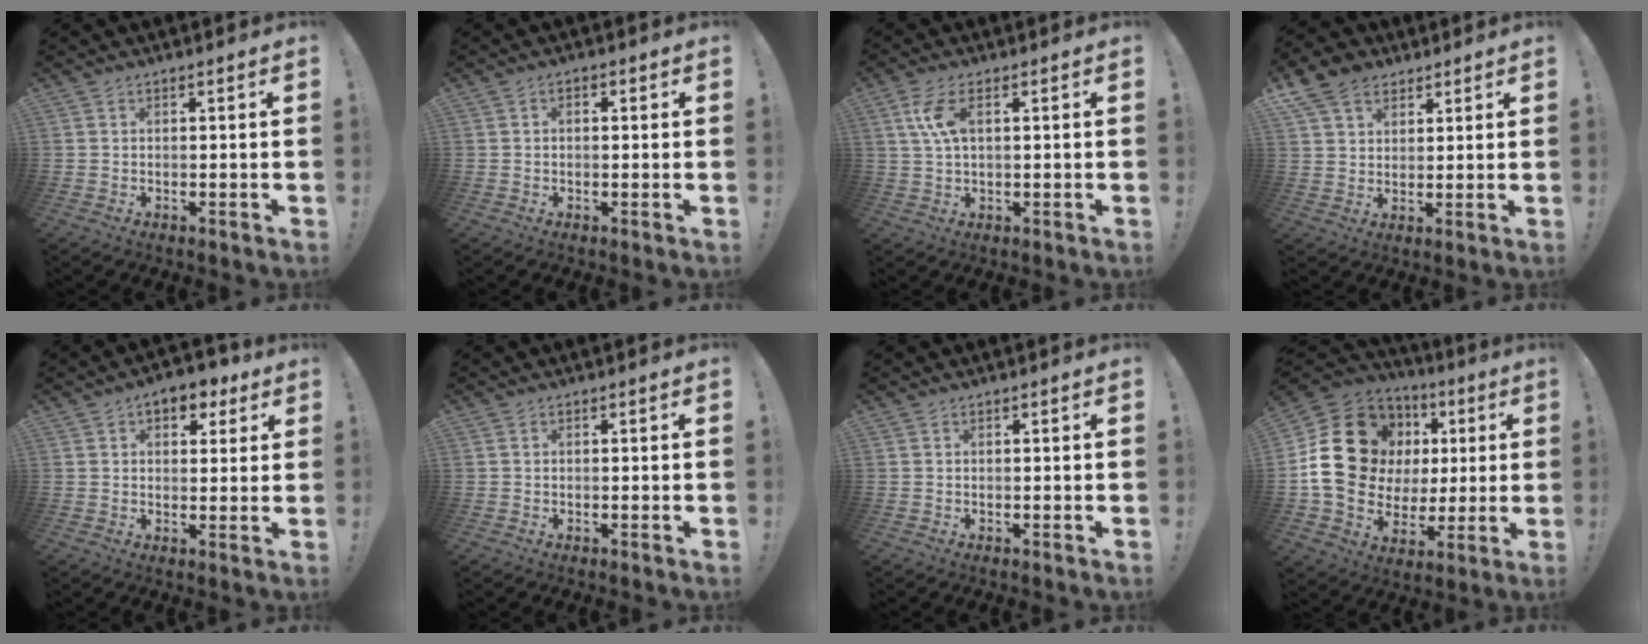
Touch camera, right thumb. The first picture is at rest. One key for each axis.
{"total": 1.2, "fx": -0.5, "fy": 0.8, "fz": 0.8, "tx": -0.008, "ty": 0.003, "tz": -0.011}
{"total": 7.1, "fx": 1.9, "fy": 2.9, "fz": 6.2, "tx": -0.131, "ty": 0.000, "tz": 0.033}
{"total": 9.9, "fx": 6.0, "fy": 7.0, "fz": 3.7, "tx": -0.064, "ty": -0.024, "tz": 0.120}
{"total": 7.1, "fx": 3.9, "fy": 4.5, "fz": 3.9, "tx": -0.037, "ty": -0.017, "tz": 0.065}
{"total": 0.0}
{"total": 0.0}
{"total": 22.8, "fx": 5.1, "fy": 18.8, "fz": 11.9, "tx": -0.185, "ty": -0.007, "tz": 0.133}